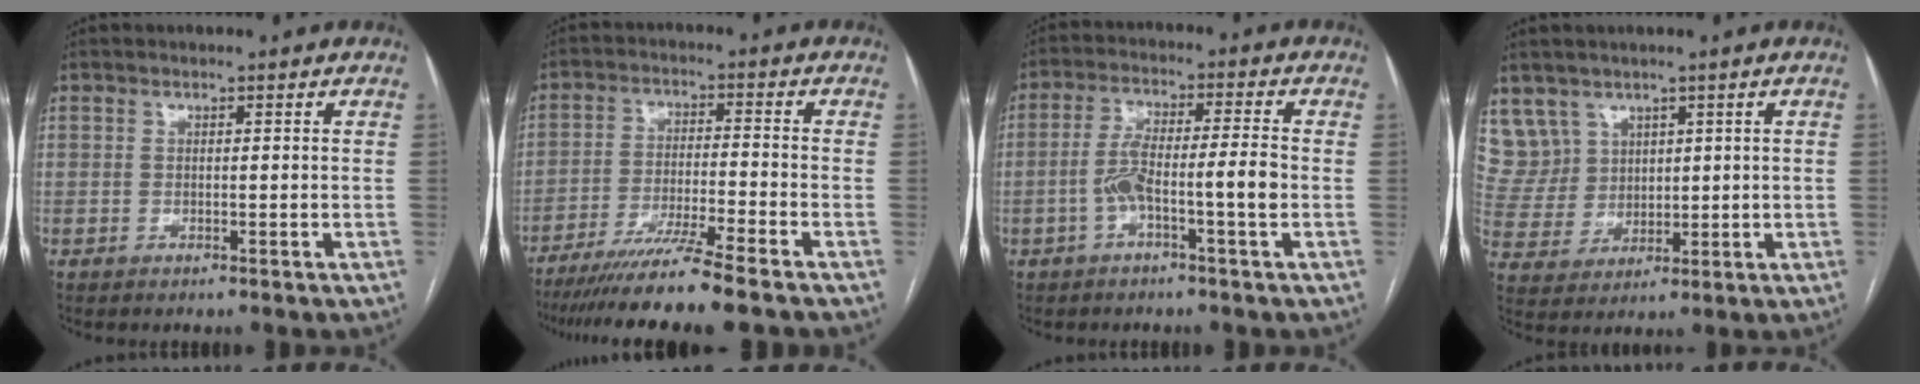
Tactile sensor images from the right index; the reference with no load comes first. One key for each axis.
{"total": 11.5, "fx": -9.4, "fy": -1.9, "fz": 6.4, "tx": -0.092, "ty": -0.035, "tz": -0.155}
{"total": 7.0, "fx": -2.1, "fy": 0.2, "fz": 6.7, "tx": -0.130, "ty": 0.023, "tz": -0.036}
{"total": 7.8, "fx": 4.7, "fy": 6.2, "fz": 0.0, "tx": -0.009, "ty": 0.023, "tz": 0.112}